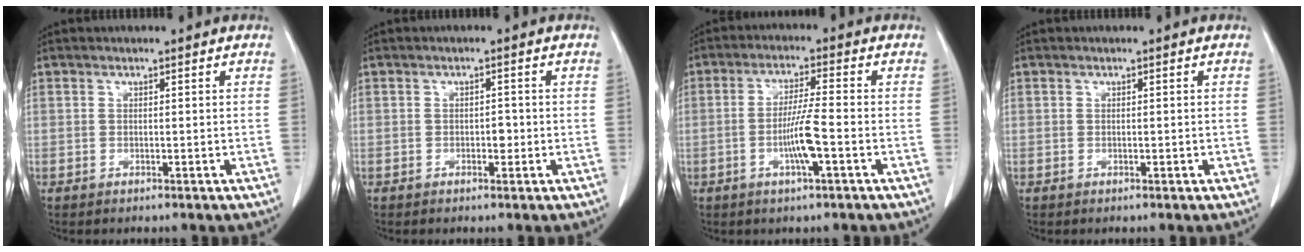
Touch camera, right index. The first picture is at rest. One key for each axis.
{"total": 1.5, "fx": -0.3, "fy": 0.8, "fz": 1.2, "tx": -0.012, "ty": 0.003, "tz": -0.002}
{"total": 6.2, "fx": -1.8, "fy": -0.1, "fz": 6.0, "tx": -0.115, "ty": -0.001, "tz": -0.032}
{"total": 0.0}